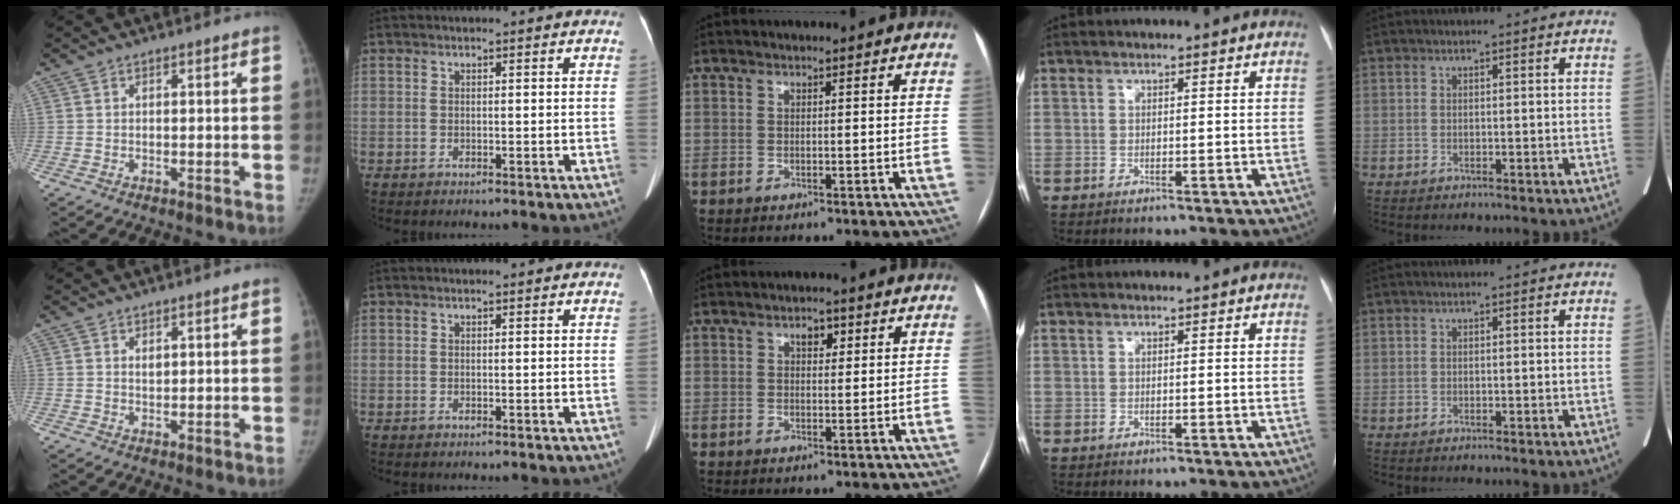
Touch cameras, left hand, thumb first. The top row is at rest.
{"thumb": {"total": 1.3, "force": [0.7, 0.9, 0.7], "torque": [0.001, -0.005, 0.012]}, "middle": {"total": 2.2, "force": [1.0, 1.3, 1.5], "torque": [-0.023, 0.007, 0.014]}}